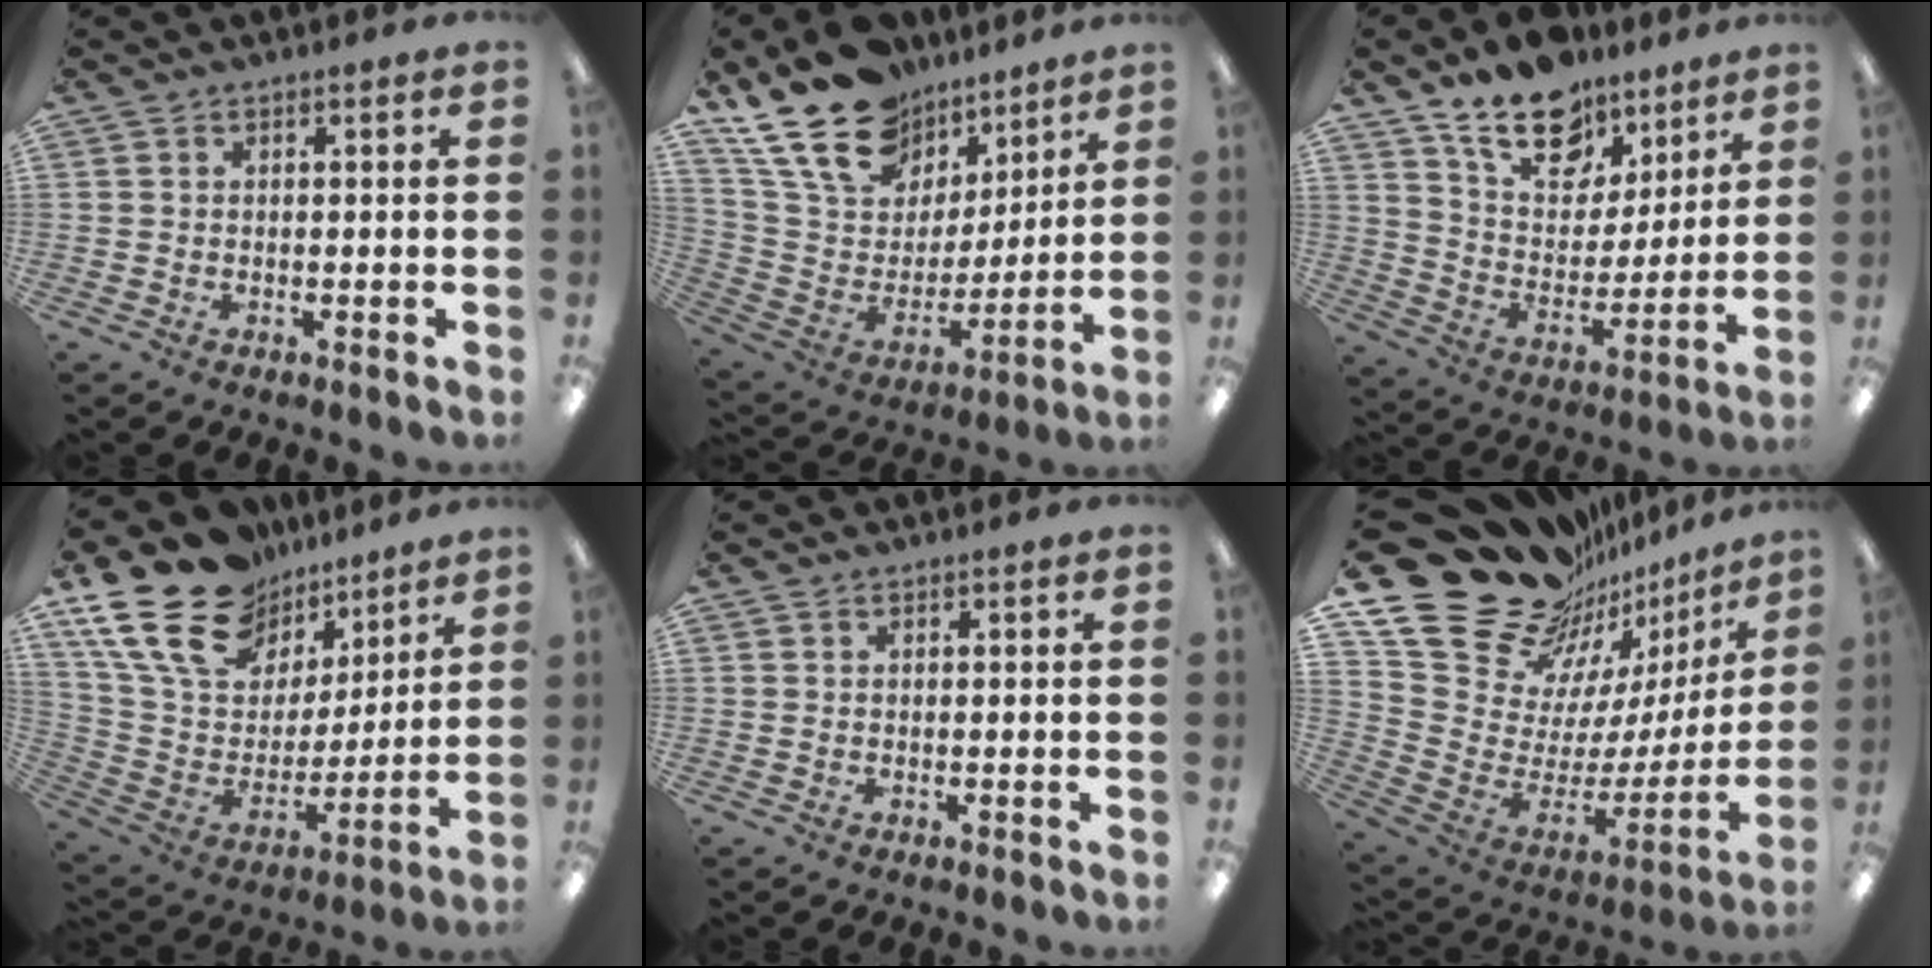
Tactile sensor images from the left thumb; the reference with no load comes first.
{"total": 20.6, "force": [14.5, 12.2, 8.1], "torque": [-0.168, -0.080, 0.271]}
{"total": 17.0, "force": [12.6, 9.3, 6.5], "torque": [-0.113, -0.080, 0.231]}
{"total": 21.7, "force": [14.1, 13.2, 9.8], "torque": [-0.190, -0.076, 0.268]}
{"total": 0.5, "force": [0.4, 0.3, 0.0], "torque": [0.000, 0.002, 0.007]}
{"total": 25.7, "force": [19.1, 12.9, 11.4], "torque": [-0.164, -0.152, 0.368]}